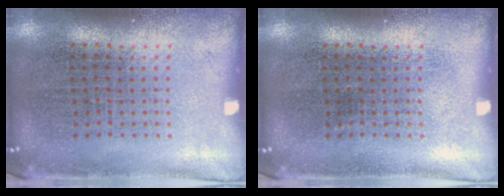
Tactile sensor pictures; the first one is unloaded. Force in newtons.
{"total": 0.0}